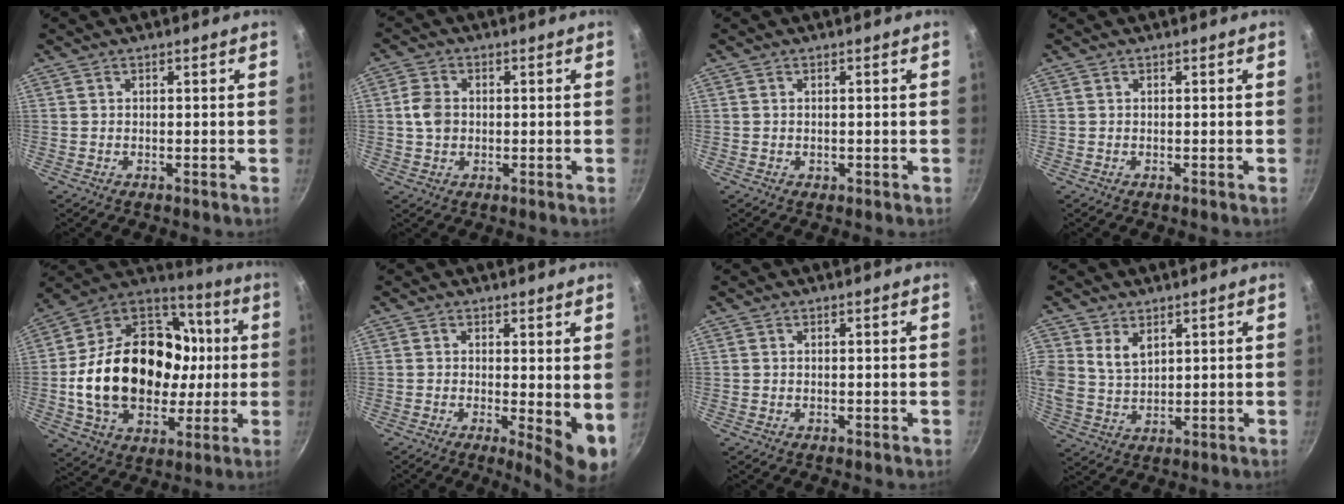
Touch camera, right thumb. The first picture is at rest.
{"total": 4.4, "force": [-0.1, 3.4, 2.7], "torque": [-0.049, 0.007, -0.005]}
{"total": 0.7, "force": [0.0, 0.5, 0.4], "torque": [-0.002, 0.001, 0.000]}
{"total": 0.0}
{"total": 30.3, "force": [-0.5, 22.2, 20.7], "torque": [-0.338, 0.042, 0.000]}
{"total": 7.5, "force": [-0.1, 2.3, 7.2], "torque": [-0.093, -0.019, 0.000]}
{"total": 0.0}
{"total": 5.9, "force": [2.8, 4.0, 3.4], "torque": [-0.062, -0.014, 0.058]}